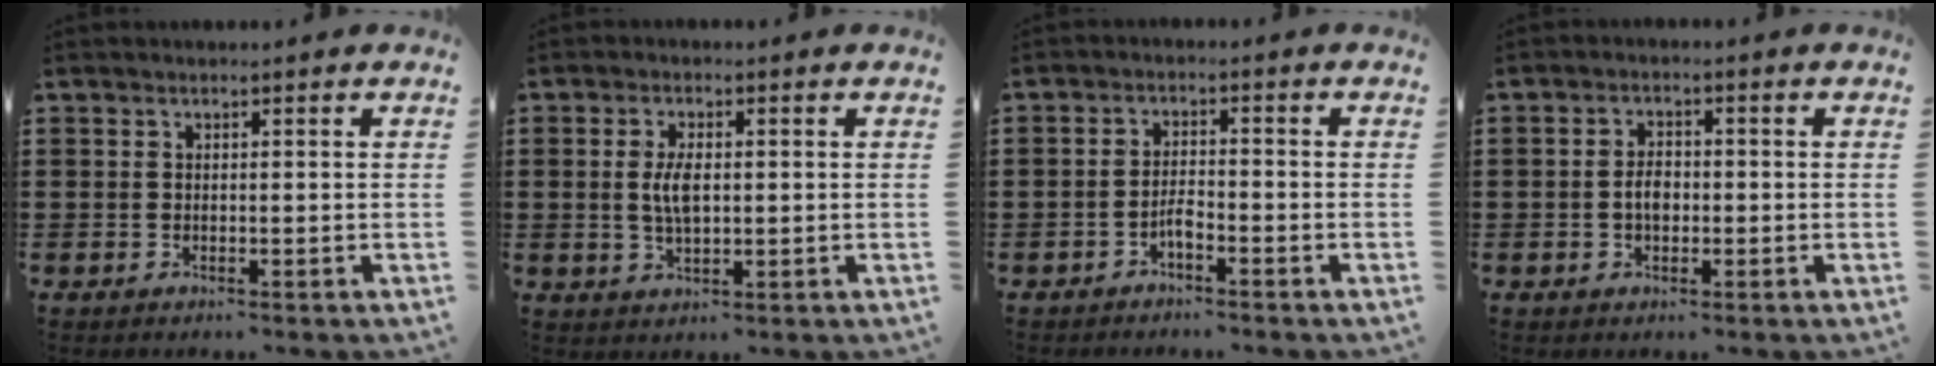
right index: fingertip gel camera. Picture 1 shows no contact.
{"total": 4.4, "force": [0.3, 2.0, 4.0], "torque": [-0.086, 0.004, 0.001]}
{"total": 2.3, "force": [-1.6, 0.6, 1.6], "torque": [-0.039, 0.002, -0.033]}
{"total": 2.8, "force": [-0.4, 1.7, 2.3], "torque": [-0.044, 0.005, -0.008]}